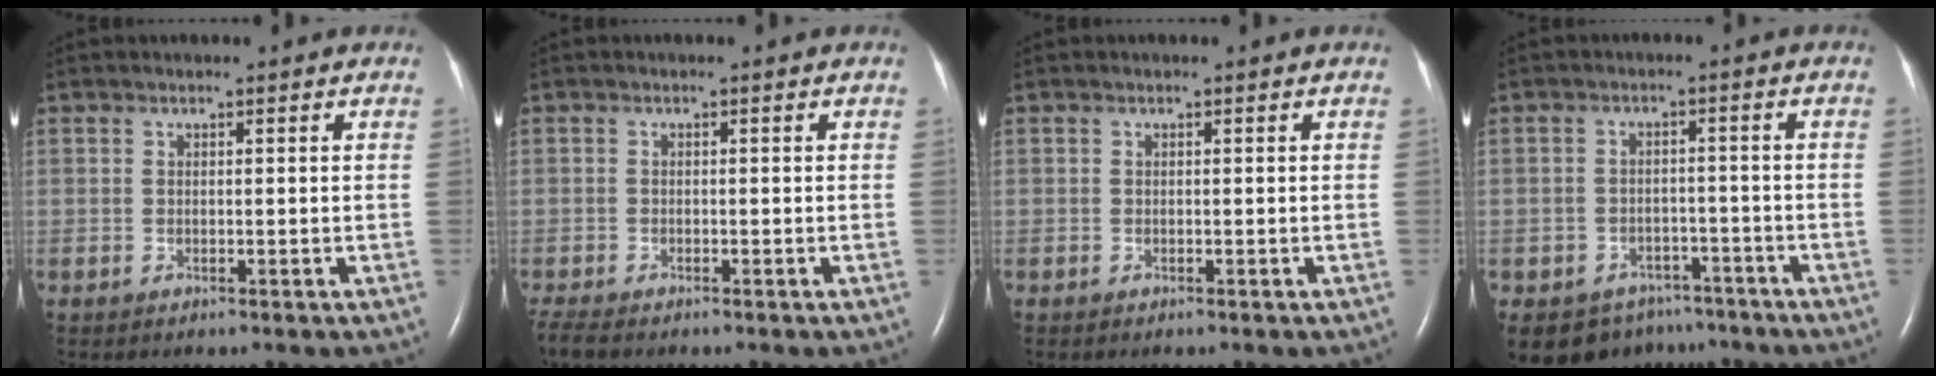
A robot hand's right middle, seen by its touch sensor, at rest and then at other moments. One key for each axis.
{"total": 2.5, "fx": -2.2, "fy": 0.4, "fz": 1.2, "tx": -0.031, "ty": -0.010, "tz": -0.038}
{"total": 0.0}
{"total": 9.1, "fx": -6.8, "fy": 5.9, "fz": 1.4, "tx": -0.026, "ty": 0.014, "tz": -0.085}